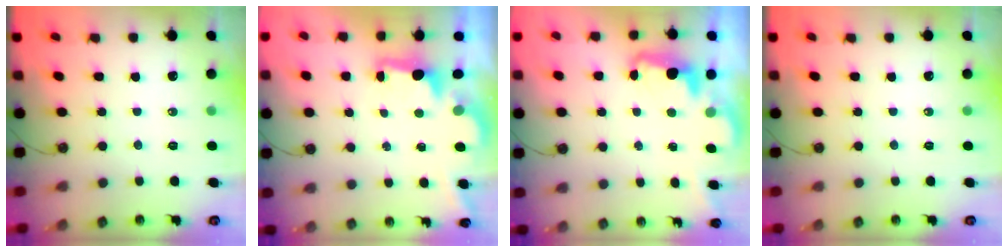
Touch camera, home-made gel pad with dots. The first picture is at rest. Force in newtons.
{"total": 1.9, "press": 1.8, "slide": 0.6}
{"total": 2.4, "press": 2.3, "slide": 0.7}
{"total": 0.0}